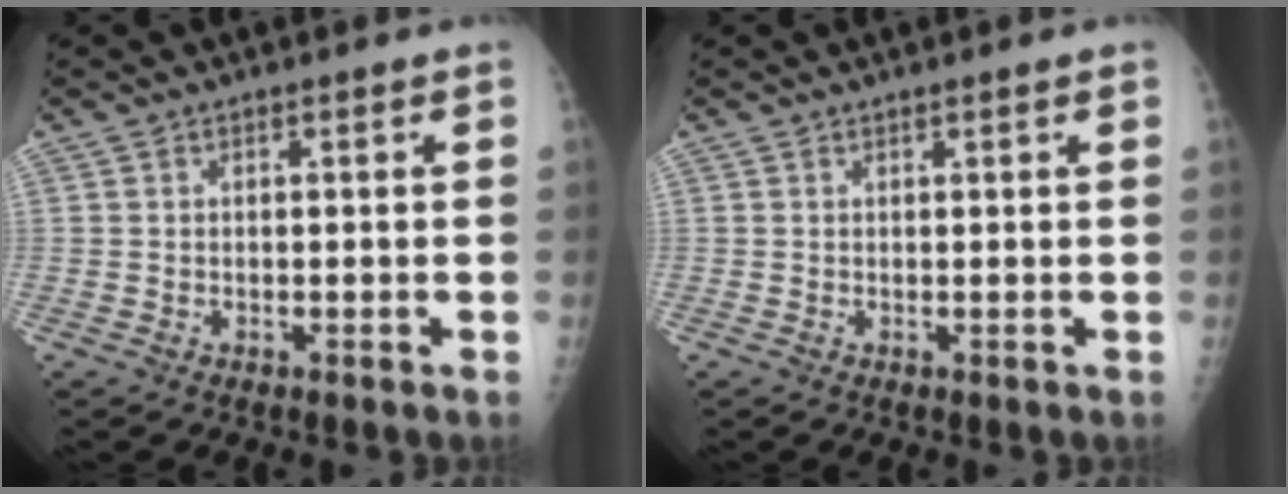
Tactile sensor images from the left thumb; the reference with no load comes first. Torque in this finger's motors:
{"motor_torque": [-0.12, 0.07, -0.31, -0.33, 0.03]}